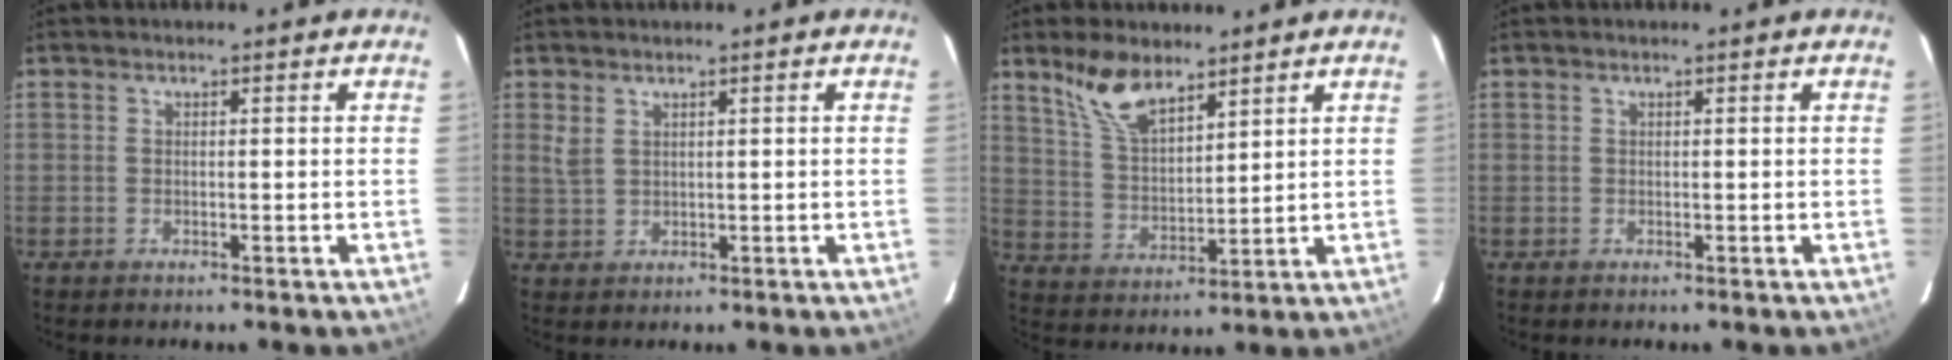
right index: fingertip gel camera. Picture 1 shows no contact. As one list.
[{"total": 2.3, "force": [1.4, 1.2, 1.3], "torque": [-0.027, 0.000, 0.030]}, {"total": 9.3, "force": [6.9, 3.6, 5.2], "torque": [-0.099, 0.010, 0.144]}, {"total": 0.0}]